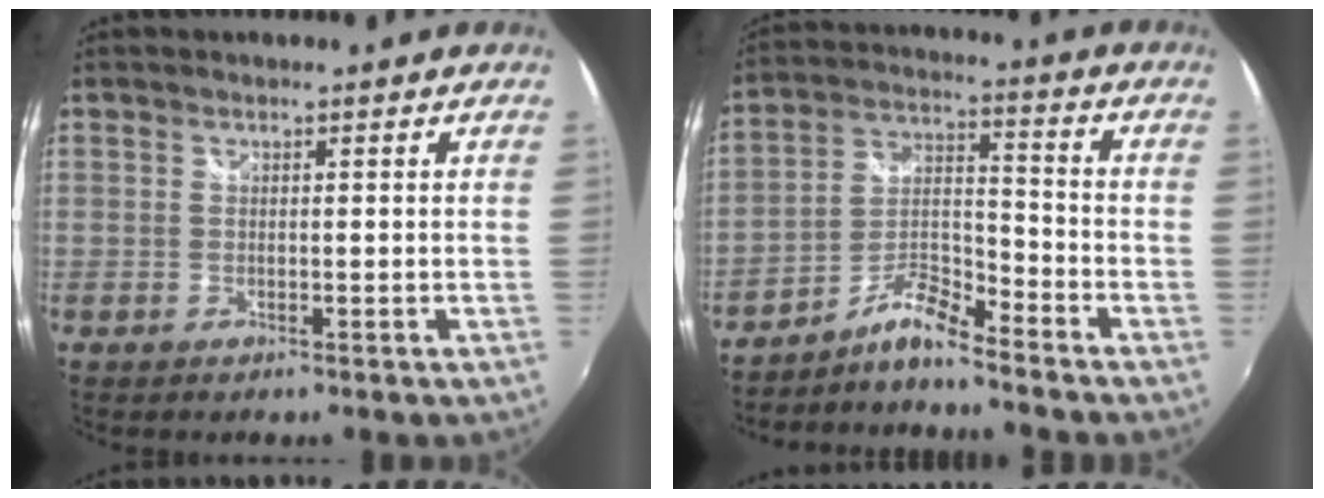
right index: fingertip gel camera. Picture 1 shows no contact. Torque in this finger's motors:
{"motor_torque": [0.08, -0.24, 0.20, 0.03]}